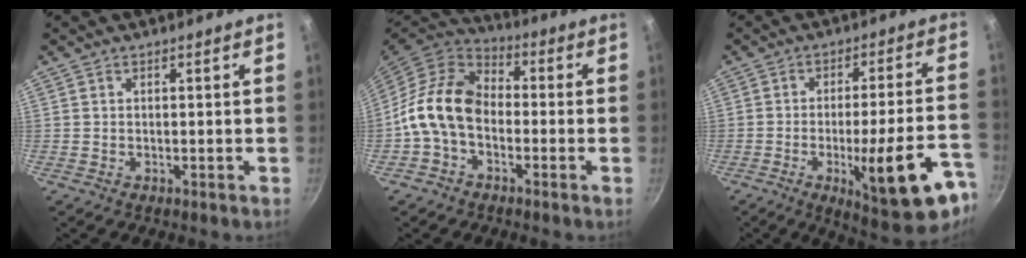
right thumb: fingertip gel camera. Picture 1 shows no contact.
{"total": 12.7, "force": [-2.1, 9.0, 8.7], "torque": [-0.135, 0.035, -0.060]}
{"total": 19.1, "force": [-8.1, 5.2, 16.5], "torque": [-0.197, 0.031, -0.102]}